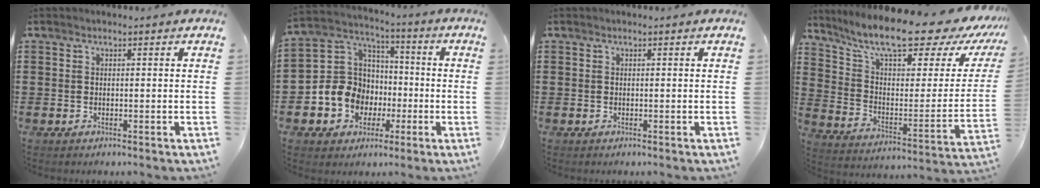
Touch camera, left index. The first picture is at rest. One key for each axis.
{"total": 9.6, "fx": -2.2, "fy": 8.9, "fz": 2.7, "tx": -0.099, "ty": 0.011, "tz": -0.038}
{"total": 0.0}
{"total": 13.5, "fx": 11.0, "fy": 2.2, "fz": 7.6, "tx": -0.157, "ty": -0.079, "tz": 0.183}